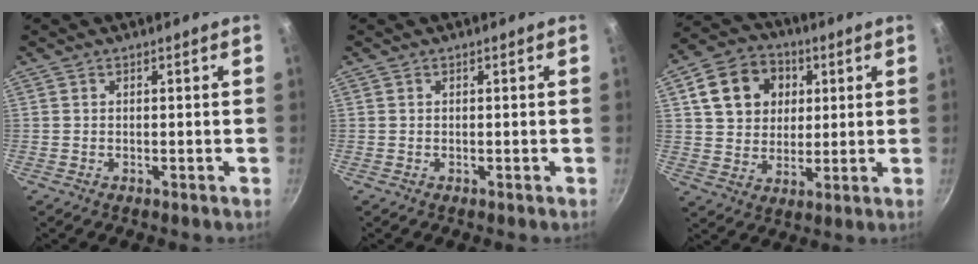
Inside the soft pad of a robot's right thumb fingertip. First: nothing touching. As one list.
[{"total": 0.0}, {"total": 13.4, "force": [4.1, 11.0, 6.4], "torque": [-0.090, 0.007, 0.068]}]